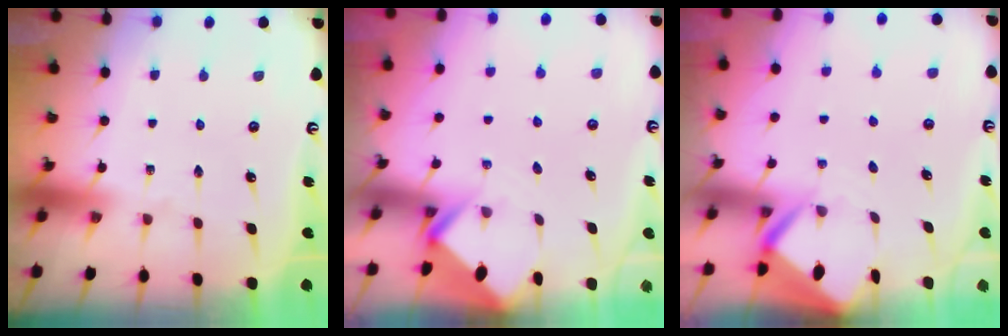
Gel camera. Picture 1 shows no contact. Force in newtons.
{"total": 2.7, "press": 2.7, "slide": 0.2}
{"total": 3.2, "press": 3.2, "slide": 0.3}